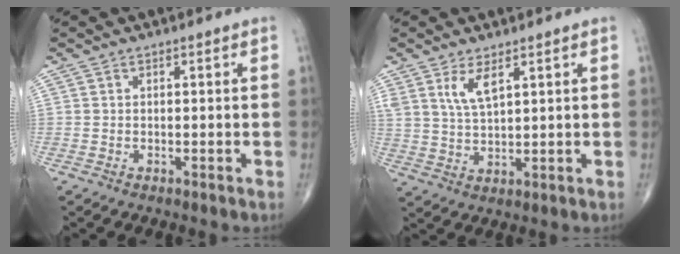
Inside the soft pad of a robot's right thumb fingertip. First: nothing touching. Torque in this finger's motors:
{"motor_torque": [-0.03, 0.16, 0.37, 0.18, 0.07]}